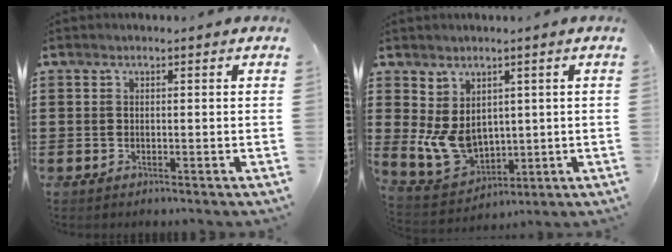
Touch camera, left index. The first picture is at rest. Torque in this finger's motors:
{"motor_torque": [0.76, 0.76, 0.03, -0.07]}